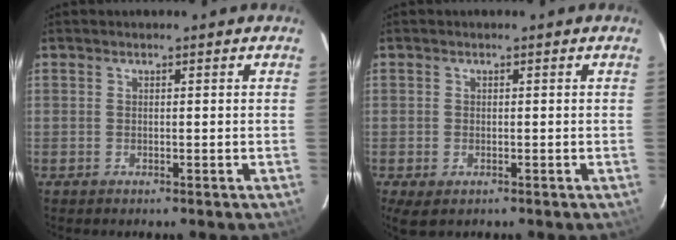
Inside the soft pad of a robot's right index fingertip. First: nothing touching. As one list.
[{"total": 2.7, "force": [-1.1, 1.8, 1.7], "torque": [-0.032, -0.009, -0.016]}]